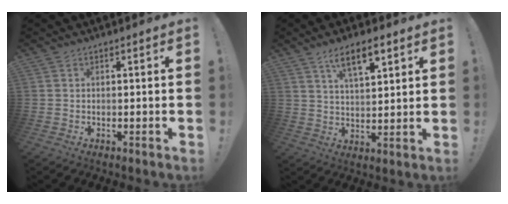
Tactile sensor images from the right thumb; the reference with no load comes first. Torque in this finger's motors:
{"motor_torque": [0.05, 0.19, 0.50, 0.71, 0.27]}